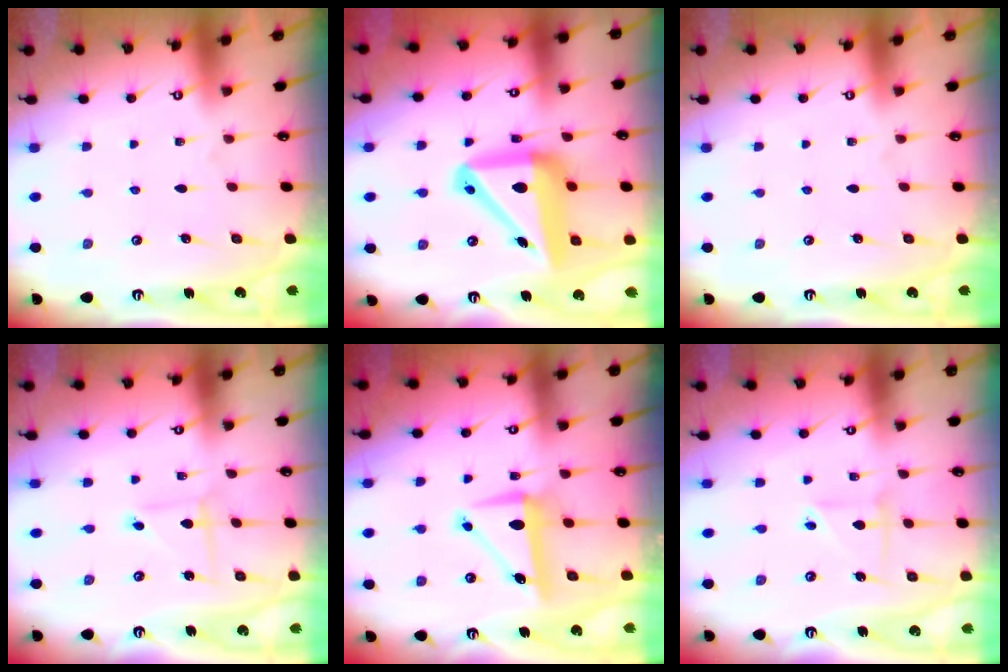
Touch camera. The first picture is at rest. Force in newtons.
{"total": 16.7, "press": 16.6, "slide": 2.2}
{"total": 0.0}
{"total": 1.8, "press": 1.8, "slide": 0.2}
{"total": 7.3, "press": 6.9, "slide": 2.4}
{"total": 3.2, "press": 3.2, "slide": 0.2}